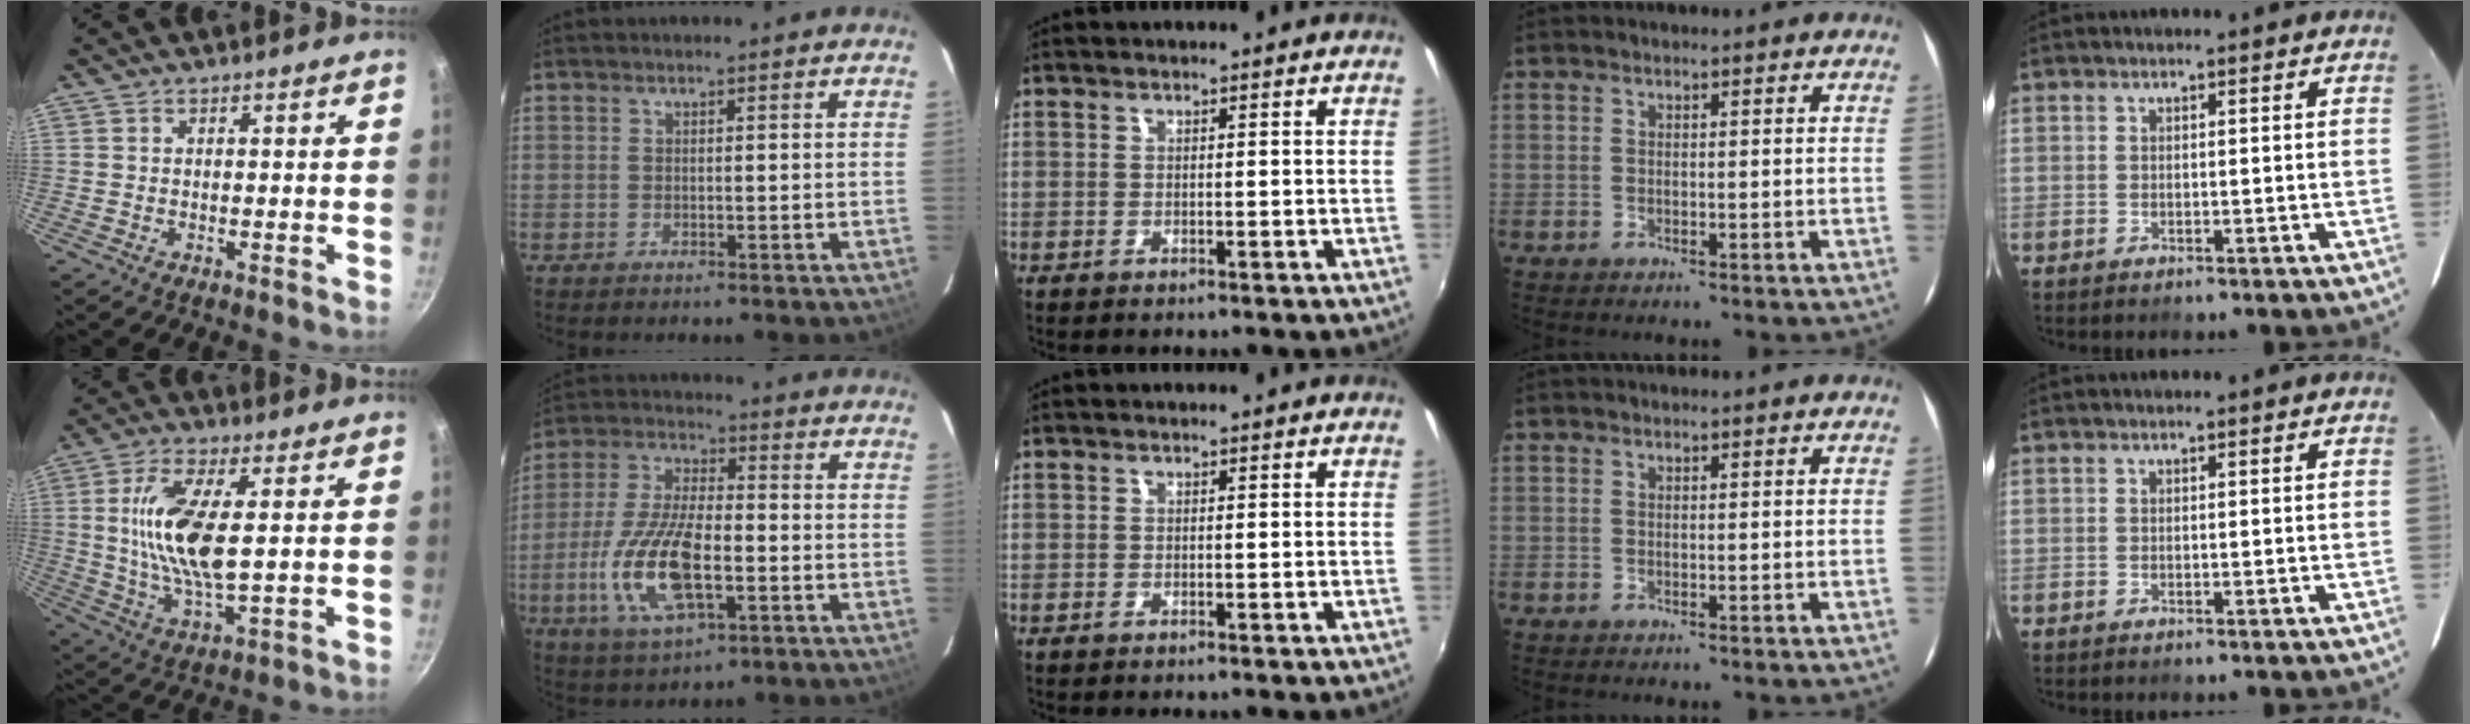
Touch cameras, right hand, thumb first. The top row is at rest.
{"thumb": {"total": 14.0, "force": [1.9, 5.0, 13.0], "torque": [-0.255, -0.008, 0.036]}, "index": {"total": 15.5, "force": [-4.4, 6.2, 13.5], "torque": [-0.289, -0.007, -0.080]}}